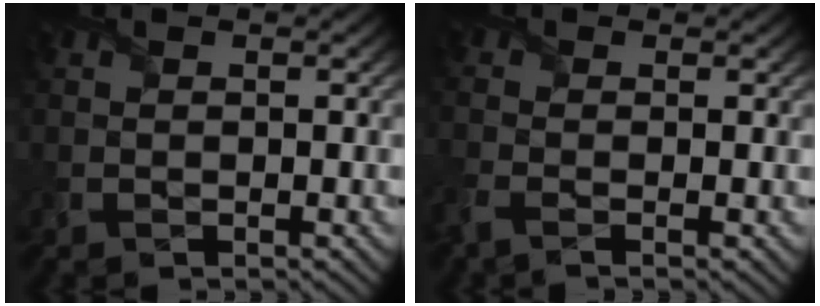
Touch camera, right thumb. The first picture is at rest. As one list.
[{"total": 3.1, "force": [-1.6, 0.9, 2.5], "torque": [-0.067, -0.014, -0.043]}]